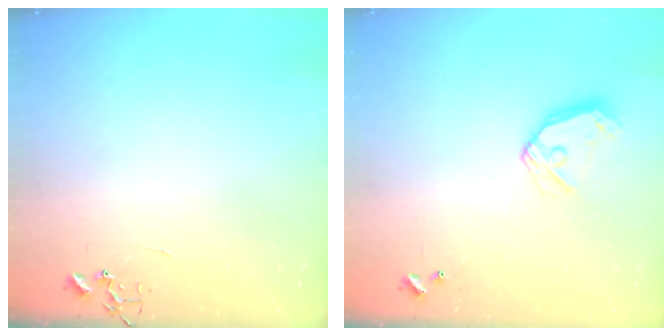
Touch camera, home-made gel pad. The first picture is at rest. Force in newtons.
{"total": 11.2, "press": 11.0, "slide": 1.8}